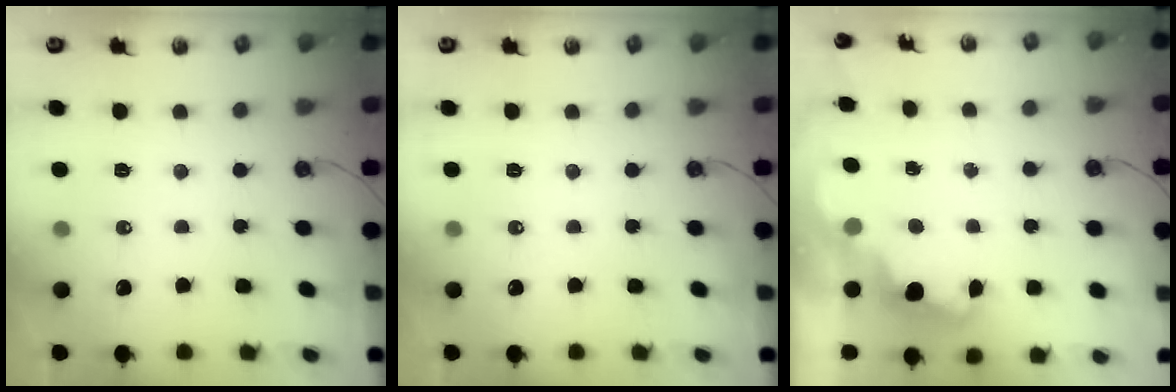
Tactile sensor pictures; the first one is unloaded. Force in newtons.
{"total": 0.0}
{"total": 1.5, "press": 1.4, "slide": 0.7}